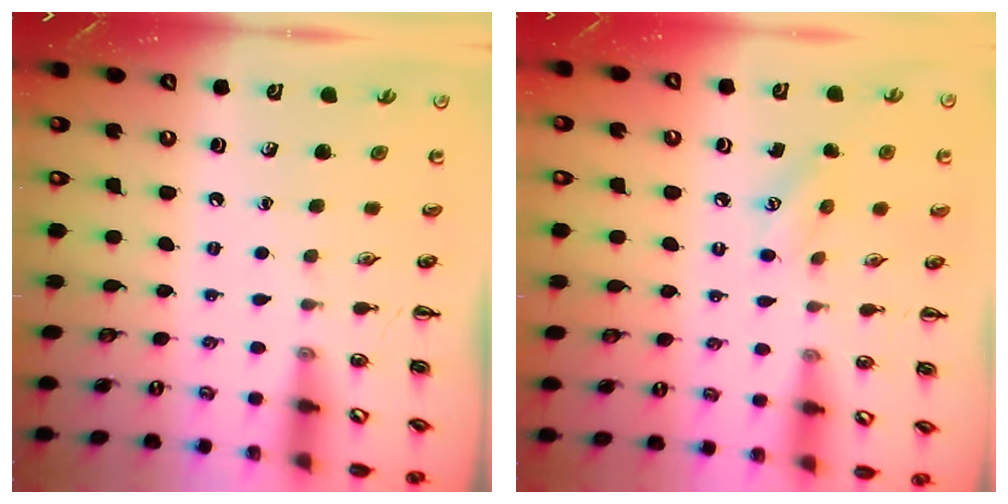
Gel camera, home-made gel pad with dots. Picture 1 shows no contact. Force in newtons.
{"total": 5.5, "press": 5.3, "slide": 1.5}